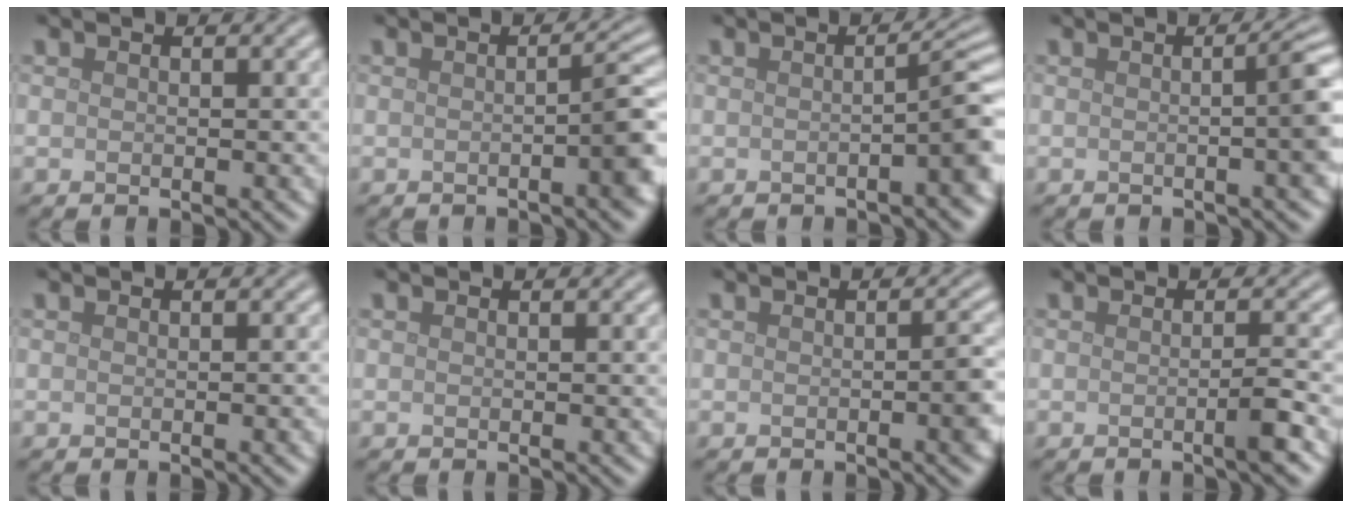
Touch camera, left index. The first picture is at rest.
{"total": 3.1, "force": [-0.5, 0.6, 3.0], "torque": [-0.032, 0.009, -0.012]}
{"total": 3.4, "force": [-1.0, 0.7, 3.2], "torque": [-0.033, 0.013, -0.021]}
{"total": 3.8, "force": [-0.1, 0.8, 3.7], "torque": [-0.037, 0.010, -0.005]}
{"total": 1.0, "force": [-0.1, 0.2, 0.9], "torque": [-0.009, 0.002, -0.001]}
{"total": 0.0}
{"total": 2.1, "force": [-0.3, 0.4, 2.0], "torque": [-0.024, 0.002, -0.005]}
{"total": 2.0, "force": [-0.6, 0.3, 1.9], "torque": [-0.027, -0.001, -0.014]}